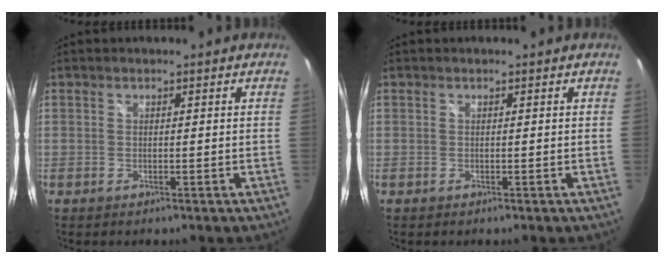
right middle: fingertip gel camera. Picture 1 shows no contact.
{"total": 0.0}